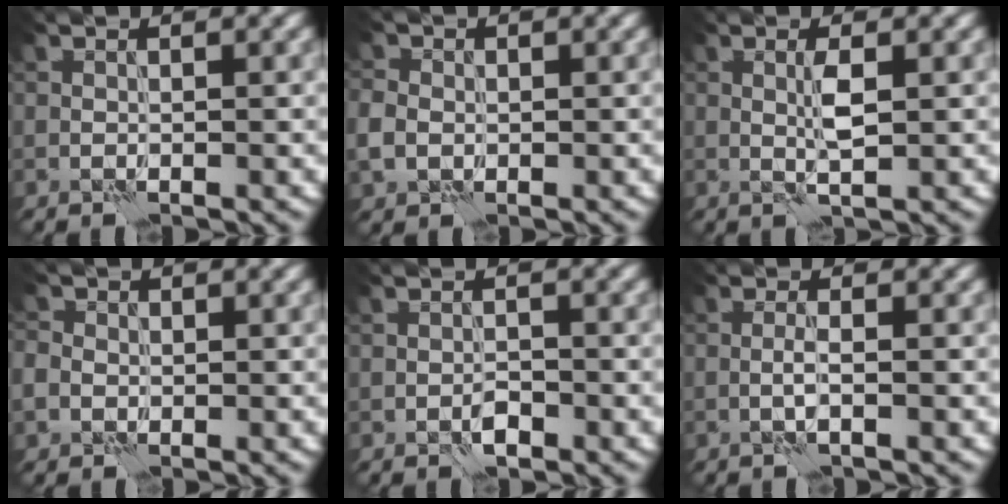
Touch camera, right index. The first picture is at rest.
{"total": 2.4, "force": [-0.2, 2.2, 0.9], "torque": [-0.022, -0.002, -0.007]}
{"total": 1.7, "force": [0.5, 0.2, 1.6], "torque": [-0.035, 0.002, 0.009]}
{"total": 2.2, "force": [0.0, 2.1, 0.6], "torque": [-0.002, 0.005, -0.007]}
{"total": 0.9, "force": [-0.5, 0.5, 0.6], "torque": [-0.010, 0.002, -0.011]}
{"total": 1.0, "force": [-0.1, 0.1, 1.0], "torque": [-0.025, 0.002, -0.007]}